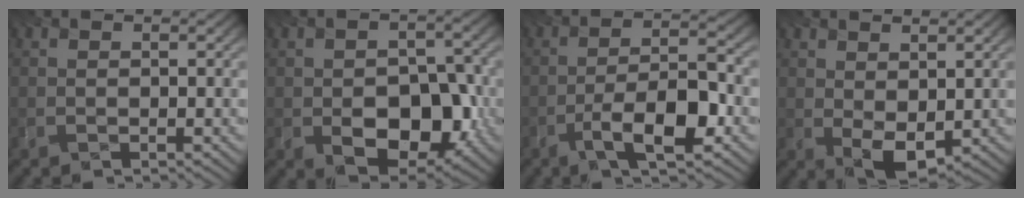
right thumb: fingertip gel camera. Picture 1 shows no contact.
{"total": 10.1, "force": [-3.6, 6.1, 7.2], "torque": [-0.118, -0.018, -0.055]}
{"total": 8.4, "force": [-4.6, 2.4, 6.6], "torque": [-0.105, 0.007, -0.087]}
{"total": 4.7, "force": [0.4, 2.8, 3.7], "torque": [-0.075, -0.001, 0.014]}